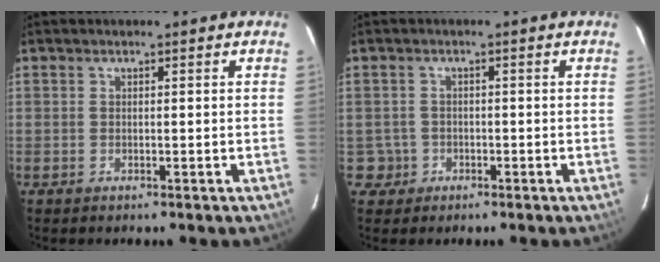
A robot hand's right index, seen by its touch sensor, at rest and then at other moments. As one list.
[{"total": 3.2, "force": [-0.9, 3.0, -0.1], "torque": [0.003, 0.018, -0.010]}]